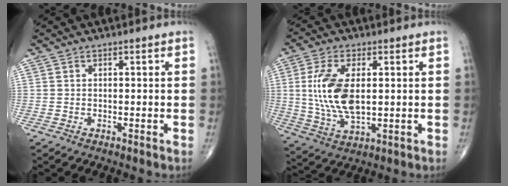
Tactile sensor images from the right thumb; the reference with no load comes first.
{"total": 12.3, "force": [1.3, 6.0, 10.7], "torque": [-0.219, -0.010, 0.032]}